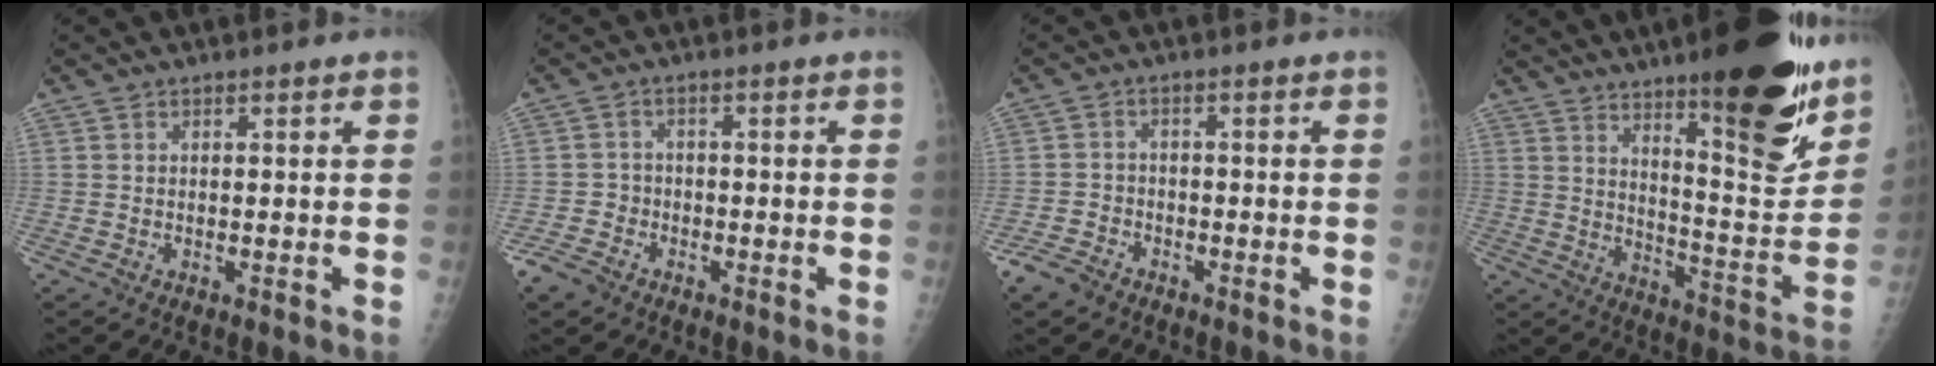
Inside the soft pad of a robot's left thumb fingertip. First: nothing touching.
{"total": 4.2, "force": [-2.7, 3.0, 1.1], "torque": [-0.015, 0.006, -0.052]}
{"total": 4.5, "force": [-3.1, 2.9, 1.4], "torque": [-0.027, 0.006, -0.059]}
{"total": 21.6, "force": [13.8, 4.9, 15.8], "torque": [-0.187, -0.086, 0.210]}